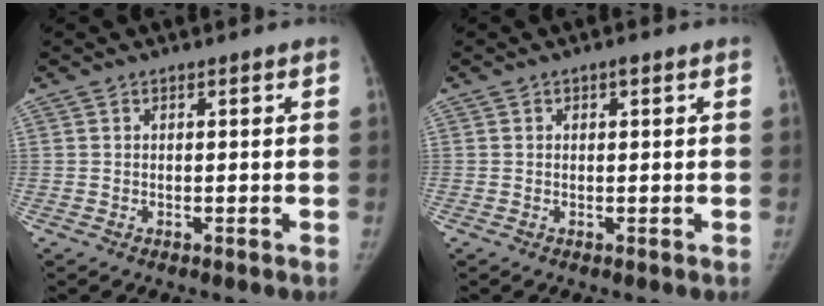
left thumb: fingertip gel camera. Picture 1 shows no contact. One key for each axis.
{"total": 0.9, "fx": 0.5, "fy": 0.4, "fz": 0.7, "tx": -0.004, "ty": 0.001, "tz": 0.004}